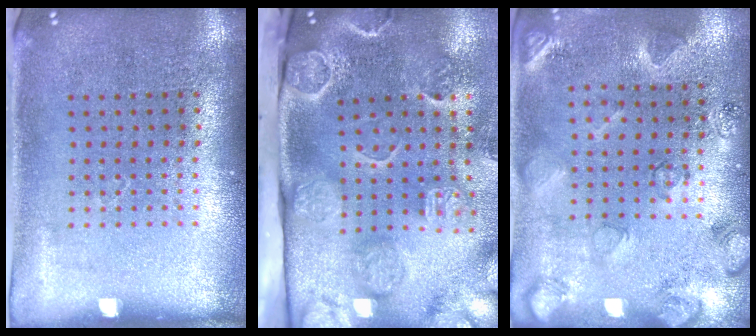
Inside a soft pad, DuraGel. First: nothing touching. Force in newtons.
{"total": 4.6, "press": 3.3, "slide": 3.2}
{"total": 2.1, "press": 2.0, "slide": 0.7}